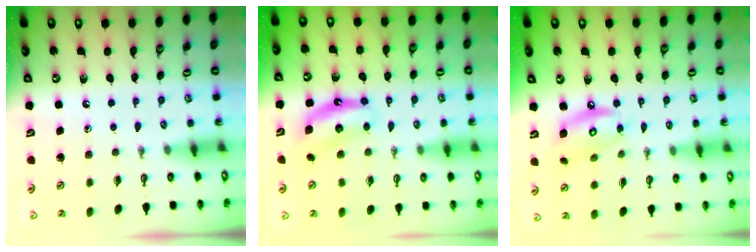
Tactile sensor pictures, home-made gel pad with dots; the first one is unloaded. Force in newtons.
{"total": 7.1, "press": 7.1, "slide": 0.7}
{"total": 10.0, "press": 10.0, "slide": 0.7}